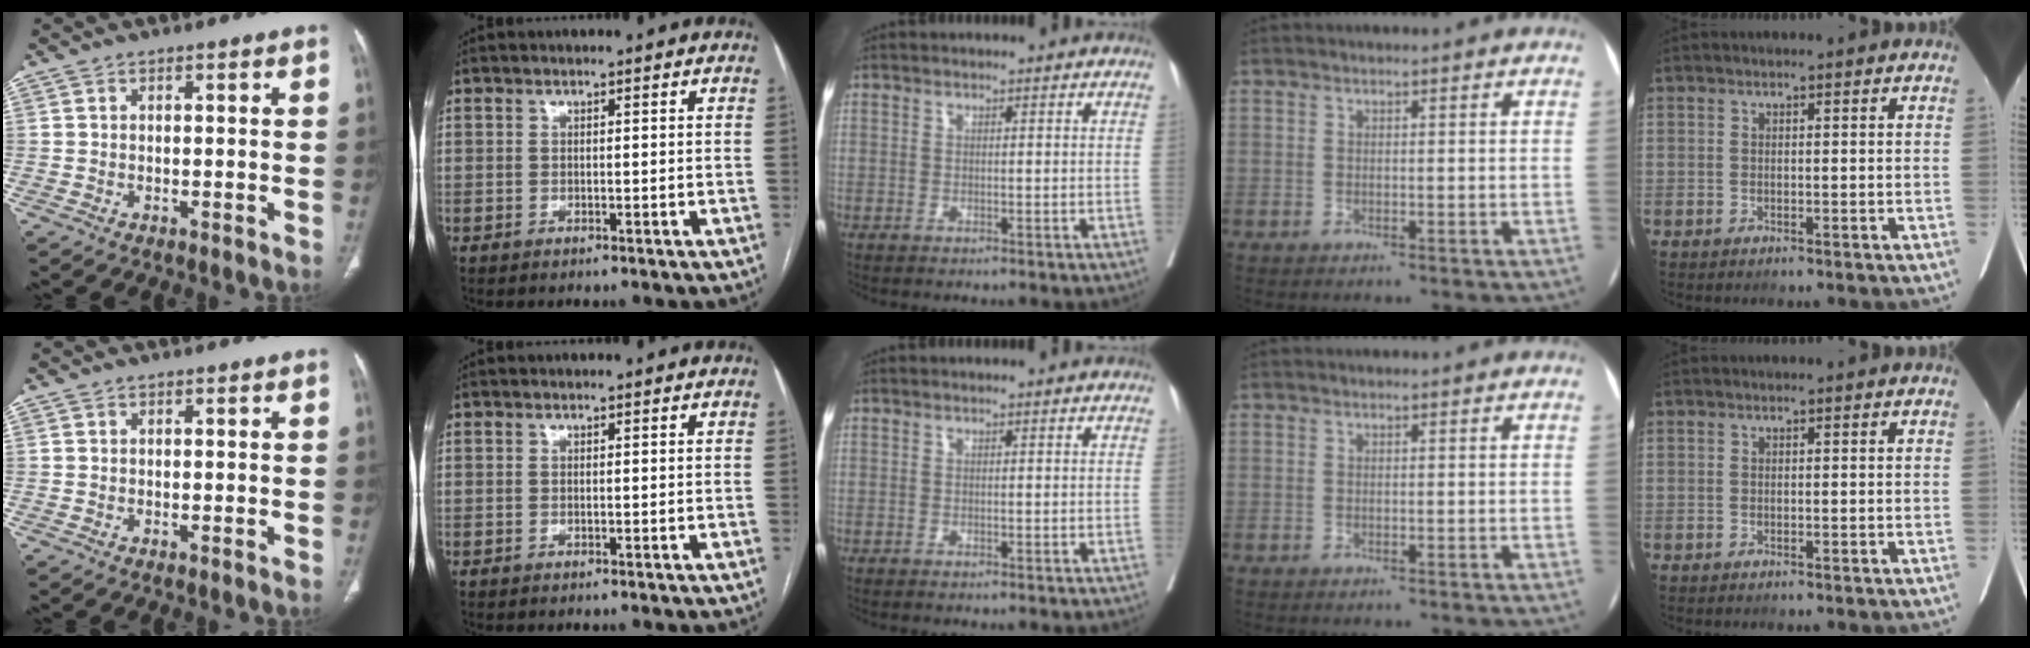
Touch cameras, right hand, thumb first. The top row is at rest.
{}